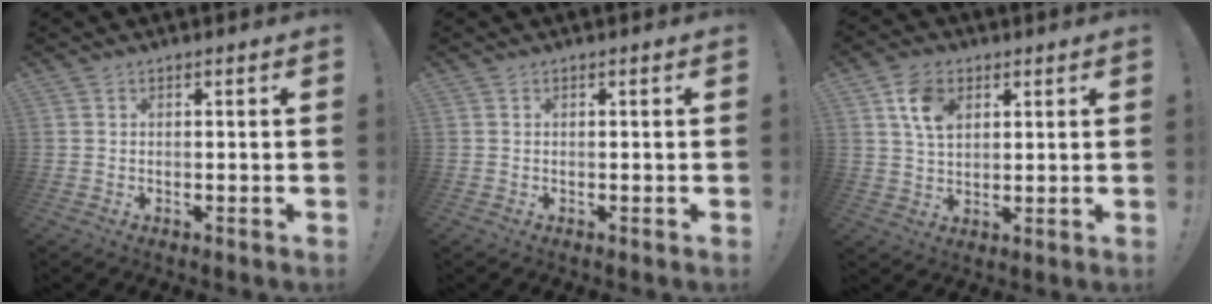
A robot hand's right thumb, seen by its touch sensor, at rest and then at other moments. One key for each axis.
{"total": 0.0}
{"total": 9.1, "fx": 4.0, "fy": 6.2, "fz": 5.3, "tx": -0.083, "ty": -0.004, "tz": 0.077}